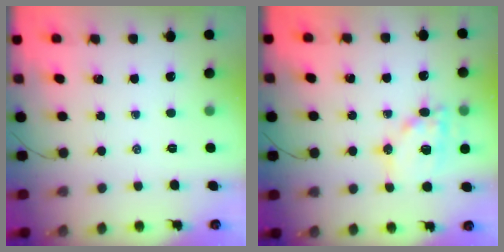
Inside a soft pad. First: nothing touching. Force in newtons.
{"total": 13.4, "press": 13.2, "slide": 2.2}